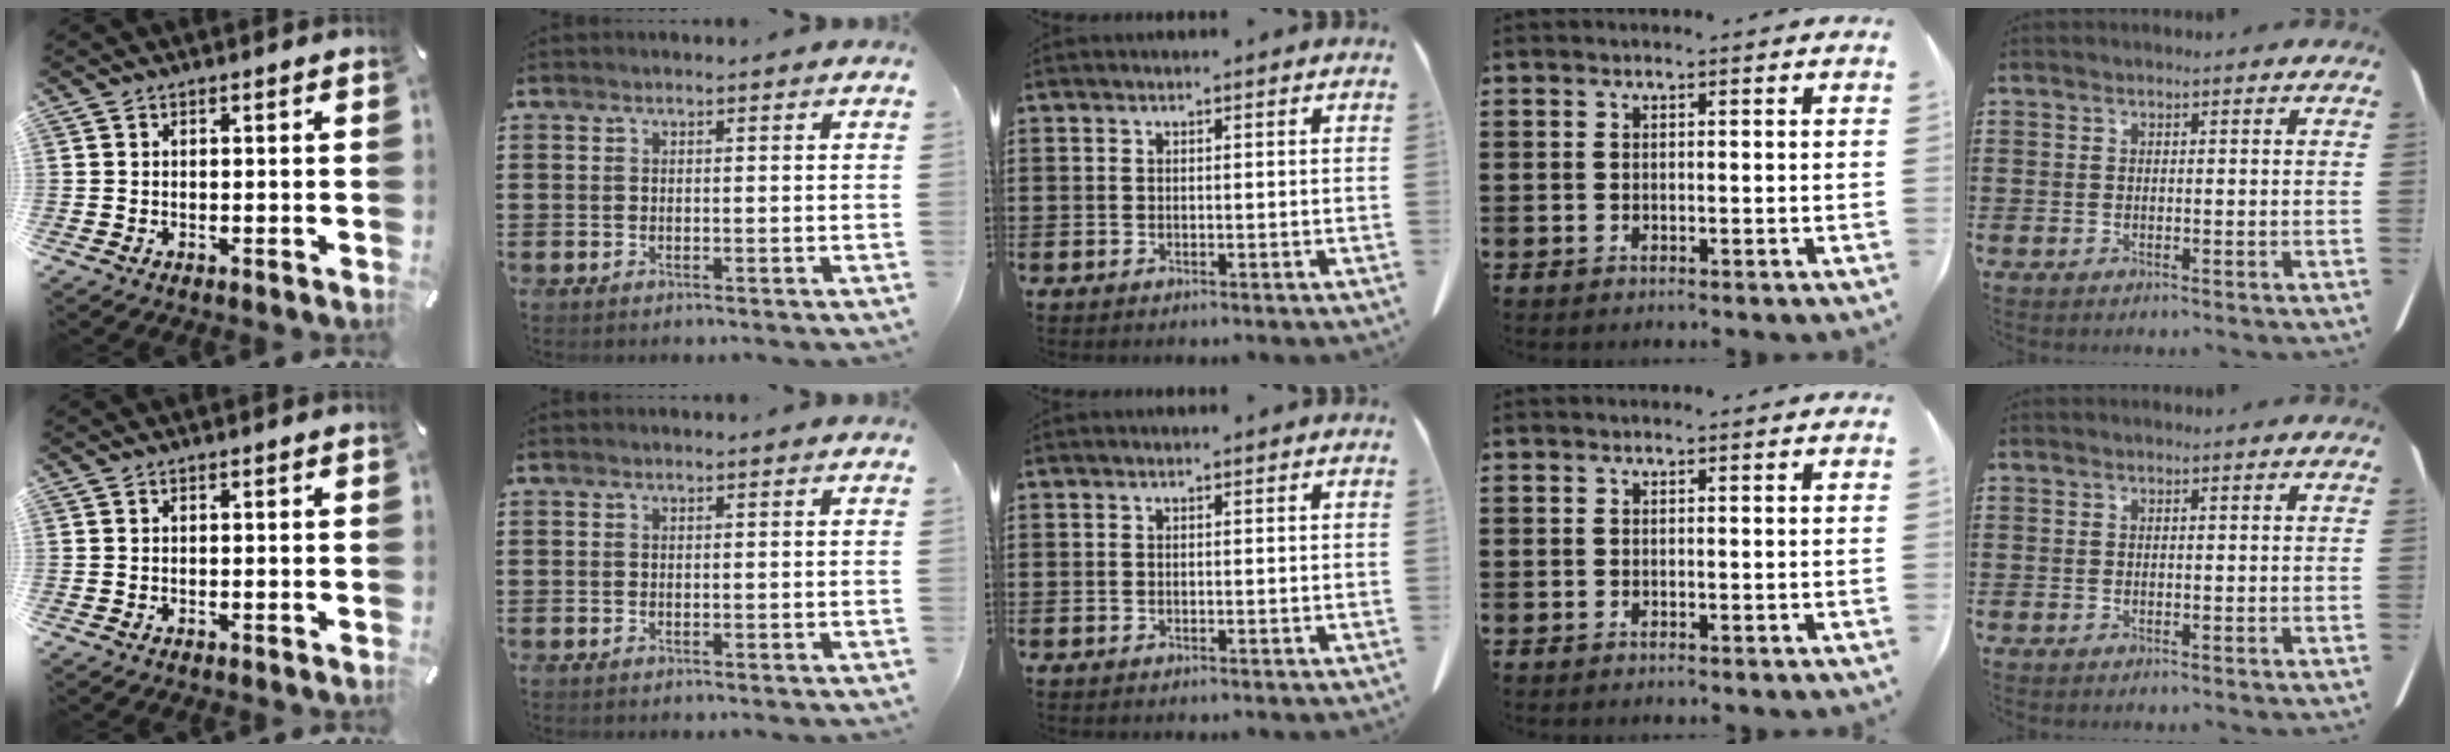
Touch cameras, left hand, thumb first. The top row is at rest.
{}